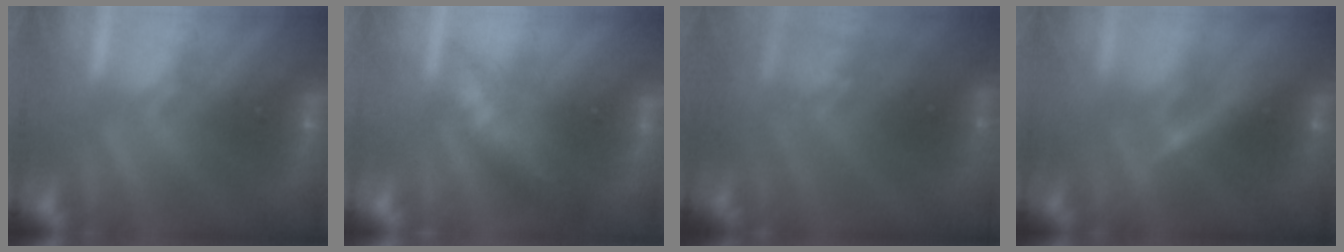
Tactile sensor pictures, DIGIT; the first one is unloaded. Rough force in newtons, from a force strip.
{"total": 3.3}
{"total": 2.9}
{"total": 2.9}